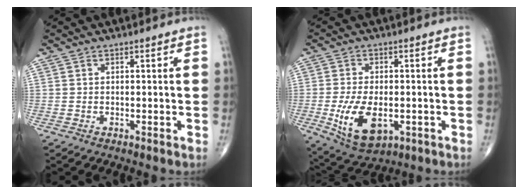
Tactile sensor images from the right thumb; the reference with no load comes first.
{"total": 11.6, "force": [-2.7, 6.3, 9.3], "torque": [-0.165, -0.009, -0.033]}